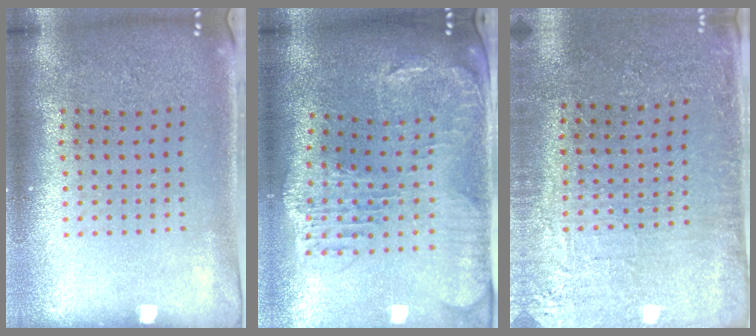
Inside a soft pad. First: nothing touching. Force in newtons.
{"total": 1.9, "press": 1.8, "slide": 0.7}
{"total": 2.9, "press": 2.8, "slide": 0.5}